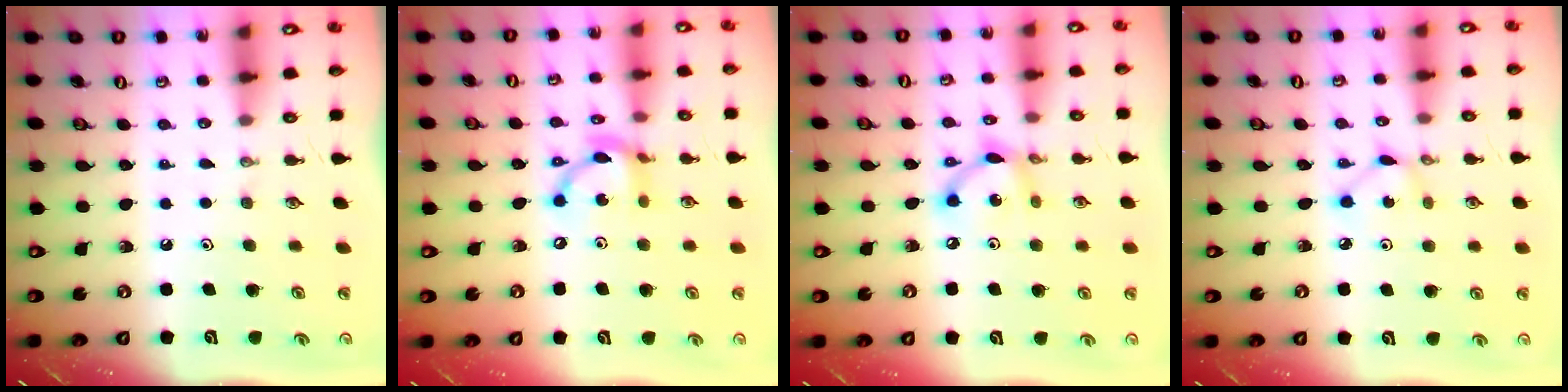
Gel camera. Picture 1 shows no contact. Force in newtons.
{"total": 11.5, "press": 11.5, "slide": 0.7}
{"total": 8.5, "press": 8.5, "slide": 0.4}
{"total": 2.2, "press": 2.2, "slide": 0.1}